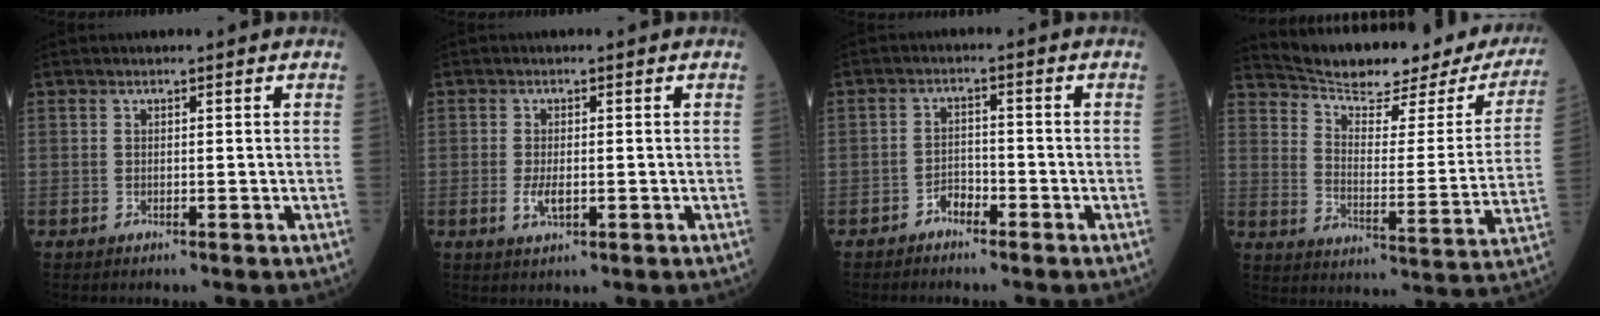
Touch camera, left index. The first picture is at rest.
{"total": 2.5, "force": [-0.6, 1.0, 2.2], "torque": [-0.051, -0.006, -0.008]}
{"total": 2.3, "force": [-2.0, 1.0, 0.8], "torque": [-0.012, 0.001, -0.037]}
{"total": 23.3, "force": [20.7, 5.6, 9.1], "torque": [-0.131, -0.038, 0.265]}